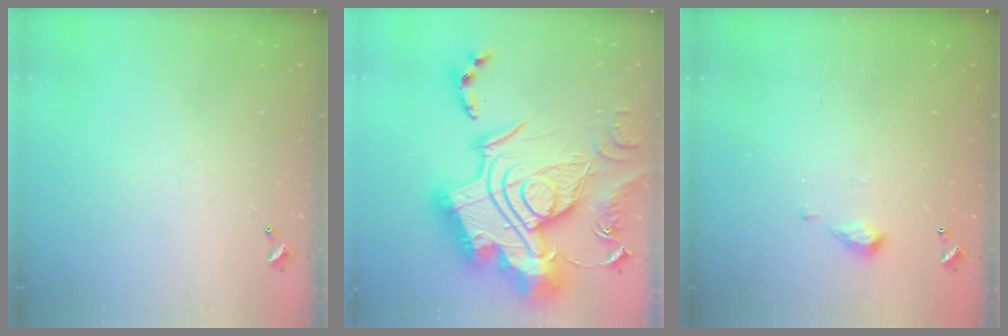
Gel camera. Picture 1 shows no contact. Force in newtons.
{"total": 0.7, "press": 0.7, "slide": 0.1}
{"total": 3.1, "press": 3.1, "slide": 0.6}